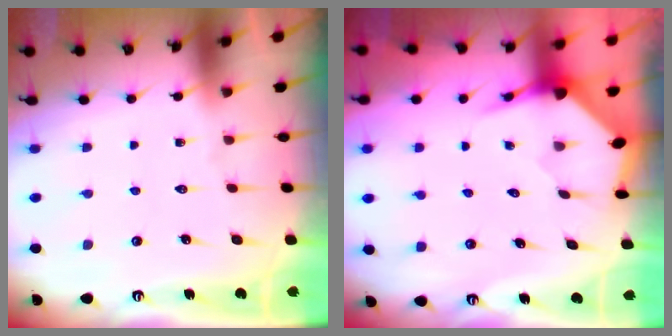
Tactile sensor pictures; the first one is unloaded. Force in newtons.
{"total": 3.7, "press": 3.6, "slide": 0.4}